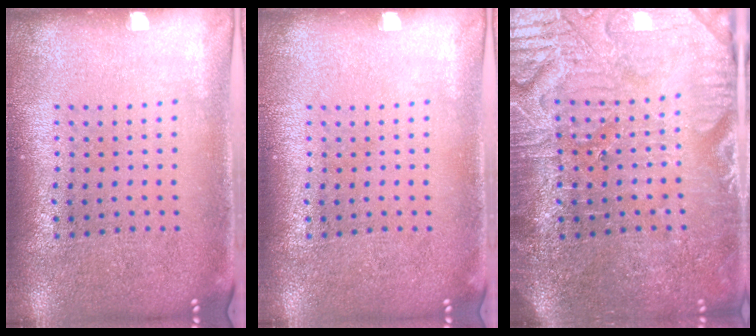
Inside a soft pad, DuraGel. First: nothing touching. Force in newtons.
{"total": 0.0}
{"total": 4.0, "press": 3.9, "slide": 1.0}